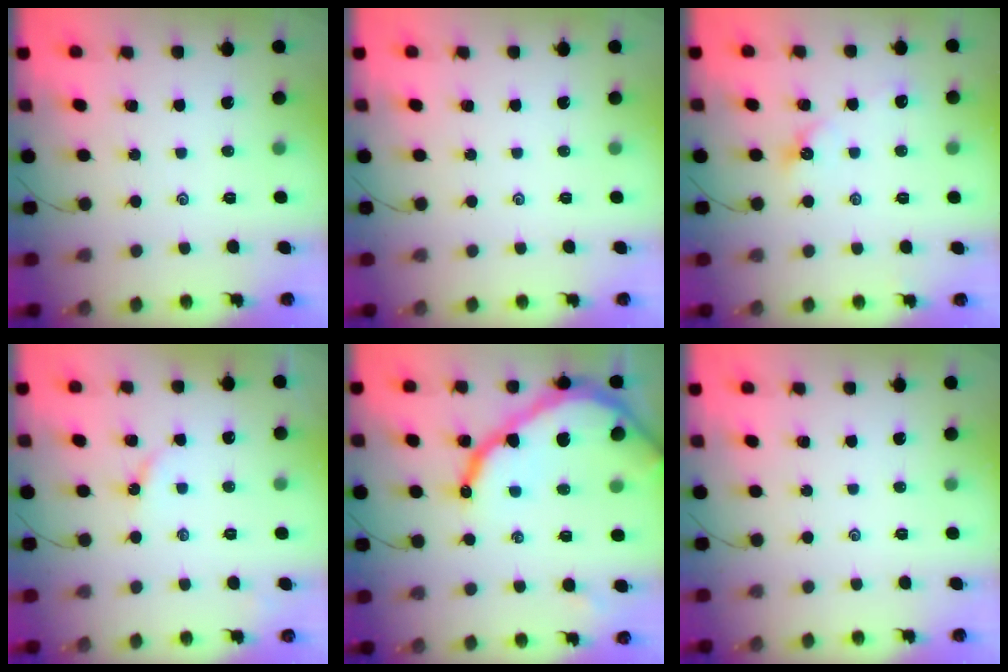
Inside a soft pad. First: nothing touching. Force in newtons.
{"total": 0.0}
{"total": 6.6, "press": 6.5, "slide": 0.7}
{"total": 2.5, "press": 2.5, "slide": 0.4}
{"total": 18.5, "press": 18.4, "slide": 1.9}
{"total": 0.0}